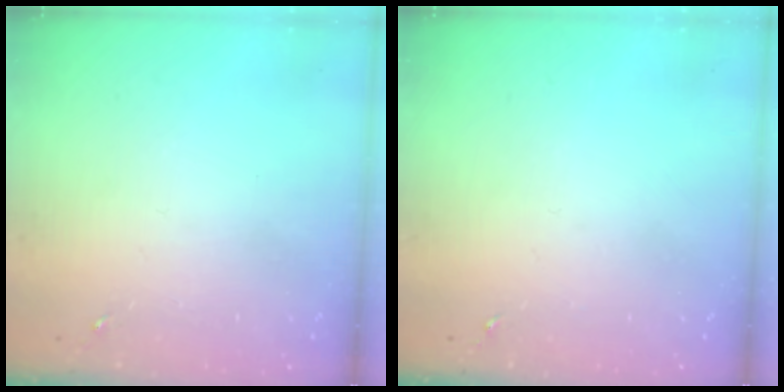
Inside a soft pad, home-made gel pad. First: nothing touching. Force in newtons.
{"total": 0.0}